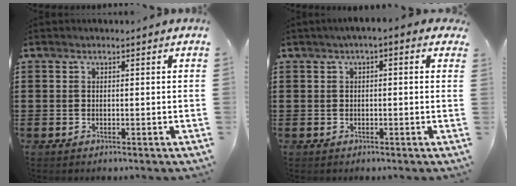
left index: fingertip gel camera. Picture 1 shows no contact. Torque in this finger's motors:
{"motor_torque": [2.14, 0.00, 0.02, -0.10]}